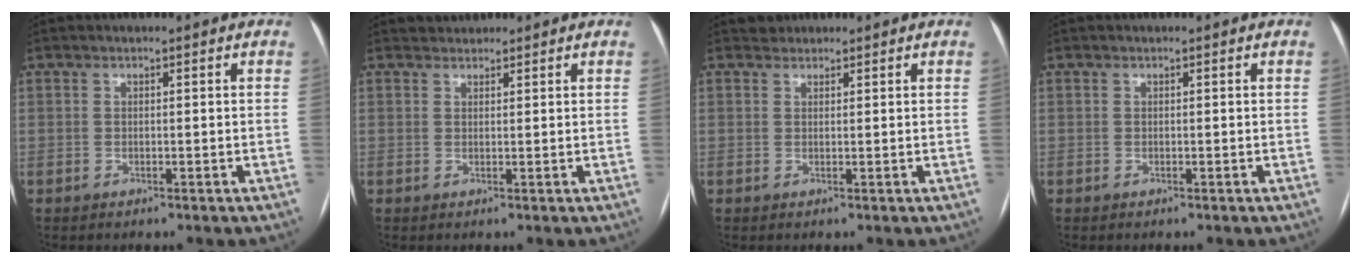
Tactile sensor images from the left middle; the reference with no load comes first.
{"total": 1.4, "force": [1.3, 0.5, -0.4], "torque": [0.002, 0.010, 0.024]}
{"total": 1.2, "force": [1.0, 0.5, -0.4], "torque": [0.005, 0.006, 0.017]}
{"total": 0.0}